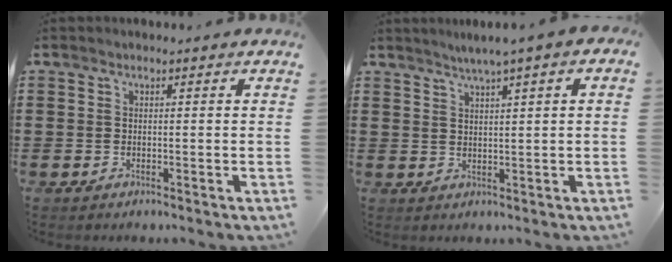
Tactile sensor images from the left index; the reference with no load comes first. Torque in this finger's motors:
{"motor_torque": [1.10, -1.04, 0.62, 0.15]}